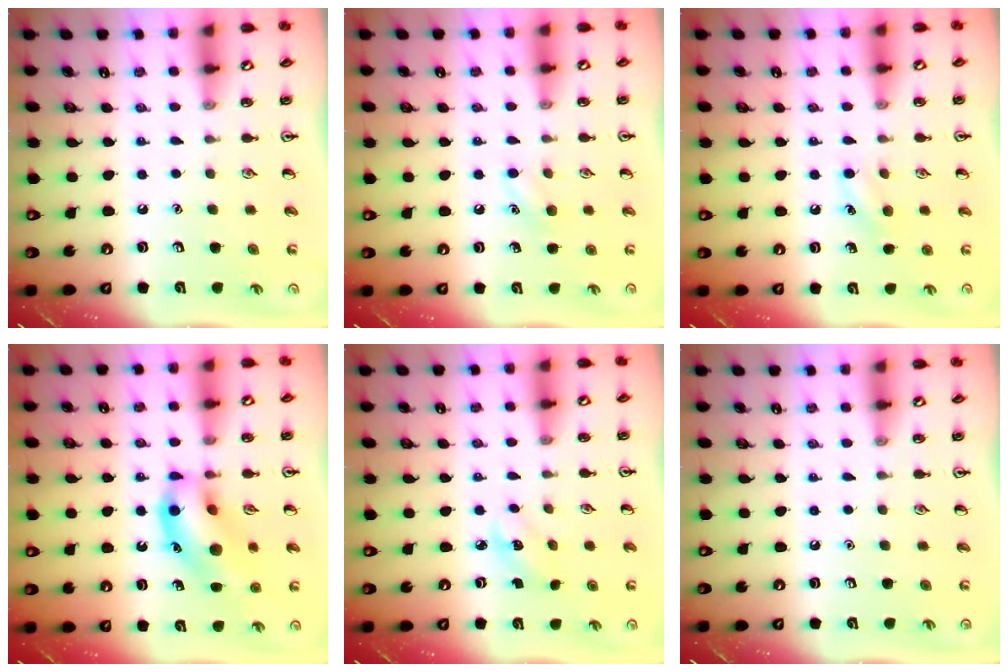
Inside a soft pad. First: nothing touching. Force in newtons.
{"total": 6.2, "press": 5.9, "slide": 1.8}
{"total": 7.0, "press": 6.7, "slide": 2.1}
{"total": 14.7, "press": 14.6, "slide": 2.0}
{"total": 2.6, "press": 2.5, "slide": 0.8}
{"total": 0.0}